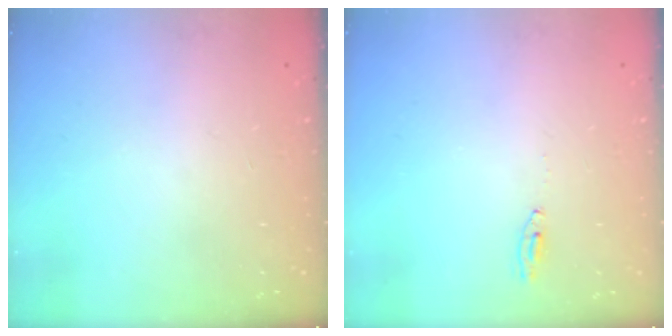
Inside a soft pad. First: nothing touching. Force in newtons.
{"total": 2.4, "press": 2.4, "slide": 0.2}